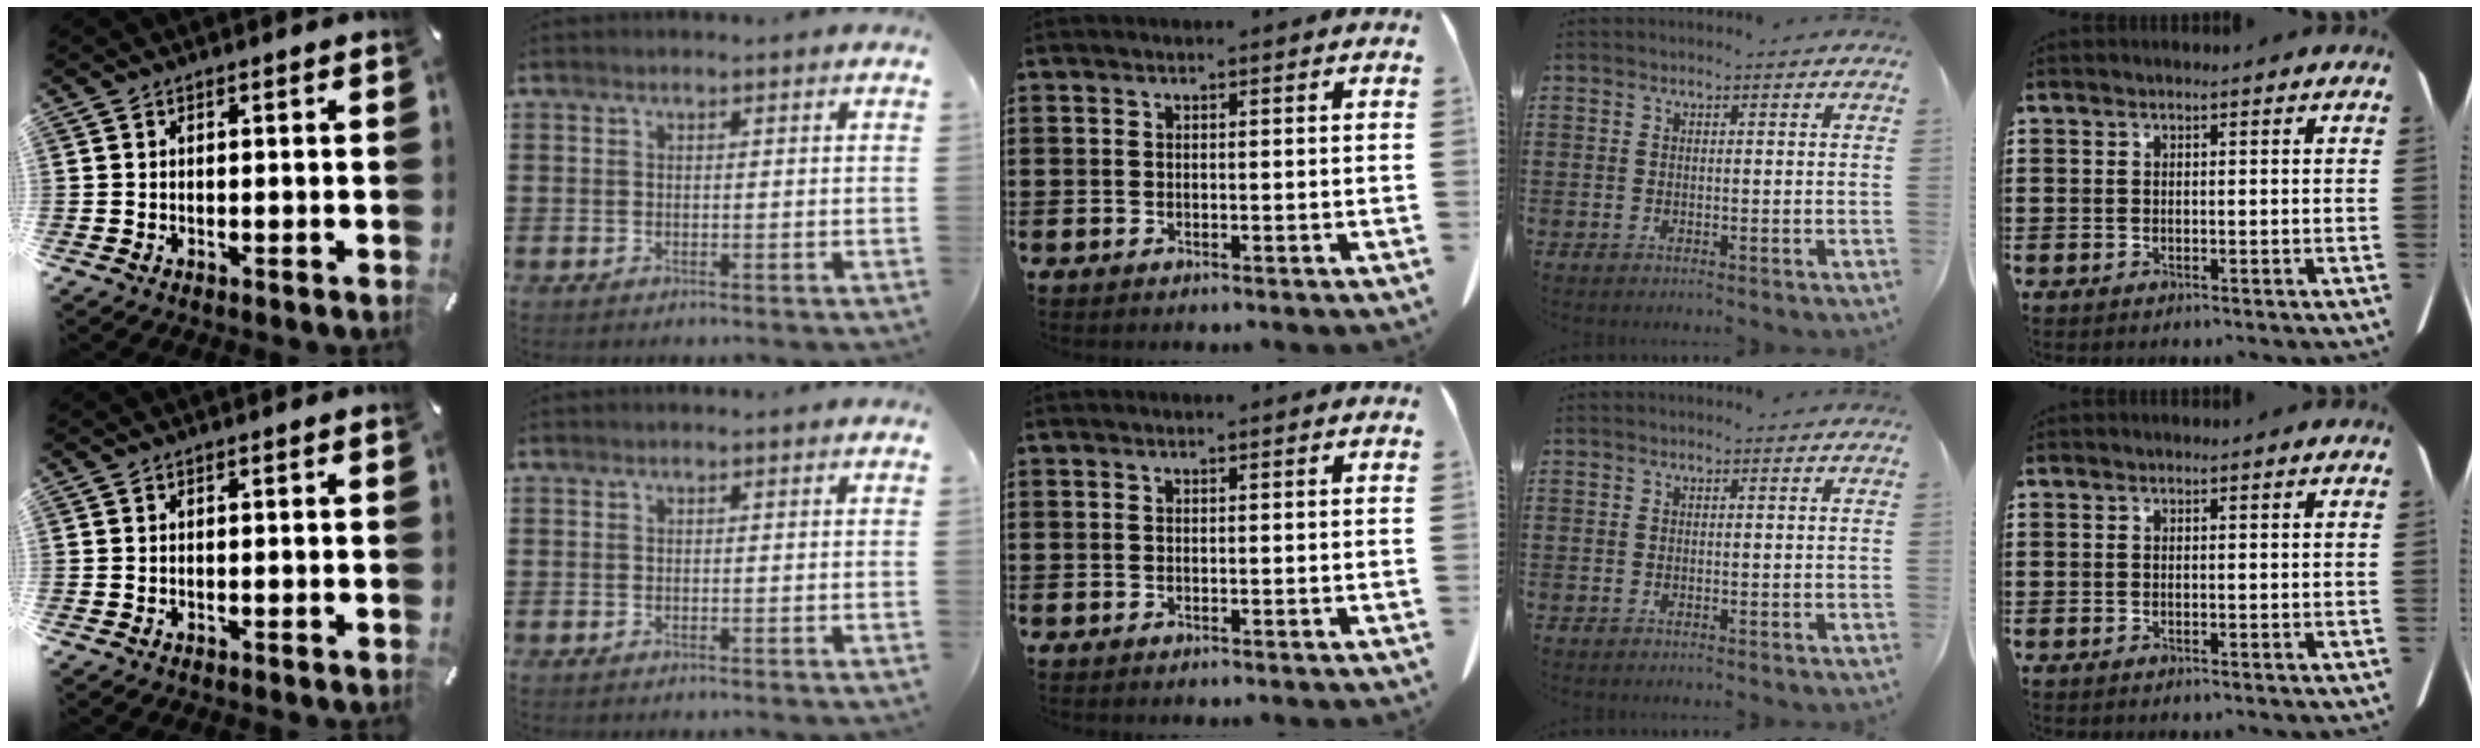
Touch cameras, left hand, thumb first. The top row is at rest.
{}